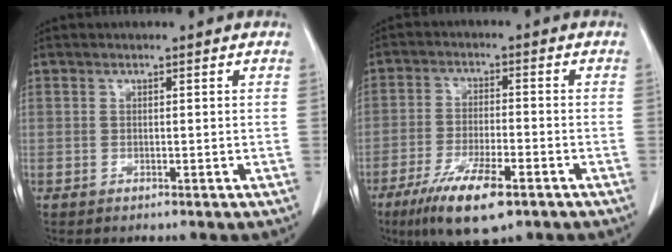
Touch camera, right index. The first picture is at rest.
{"total": 10.6, "force": [-6.2, 2.3, 8.2], "torque": [-0.152, -0.021, -0.102]}